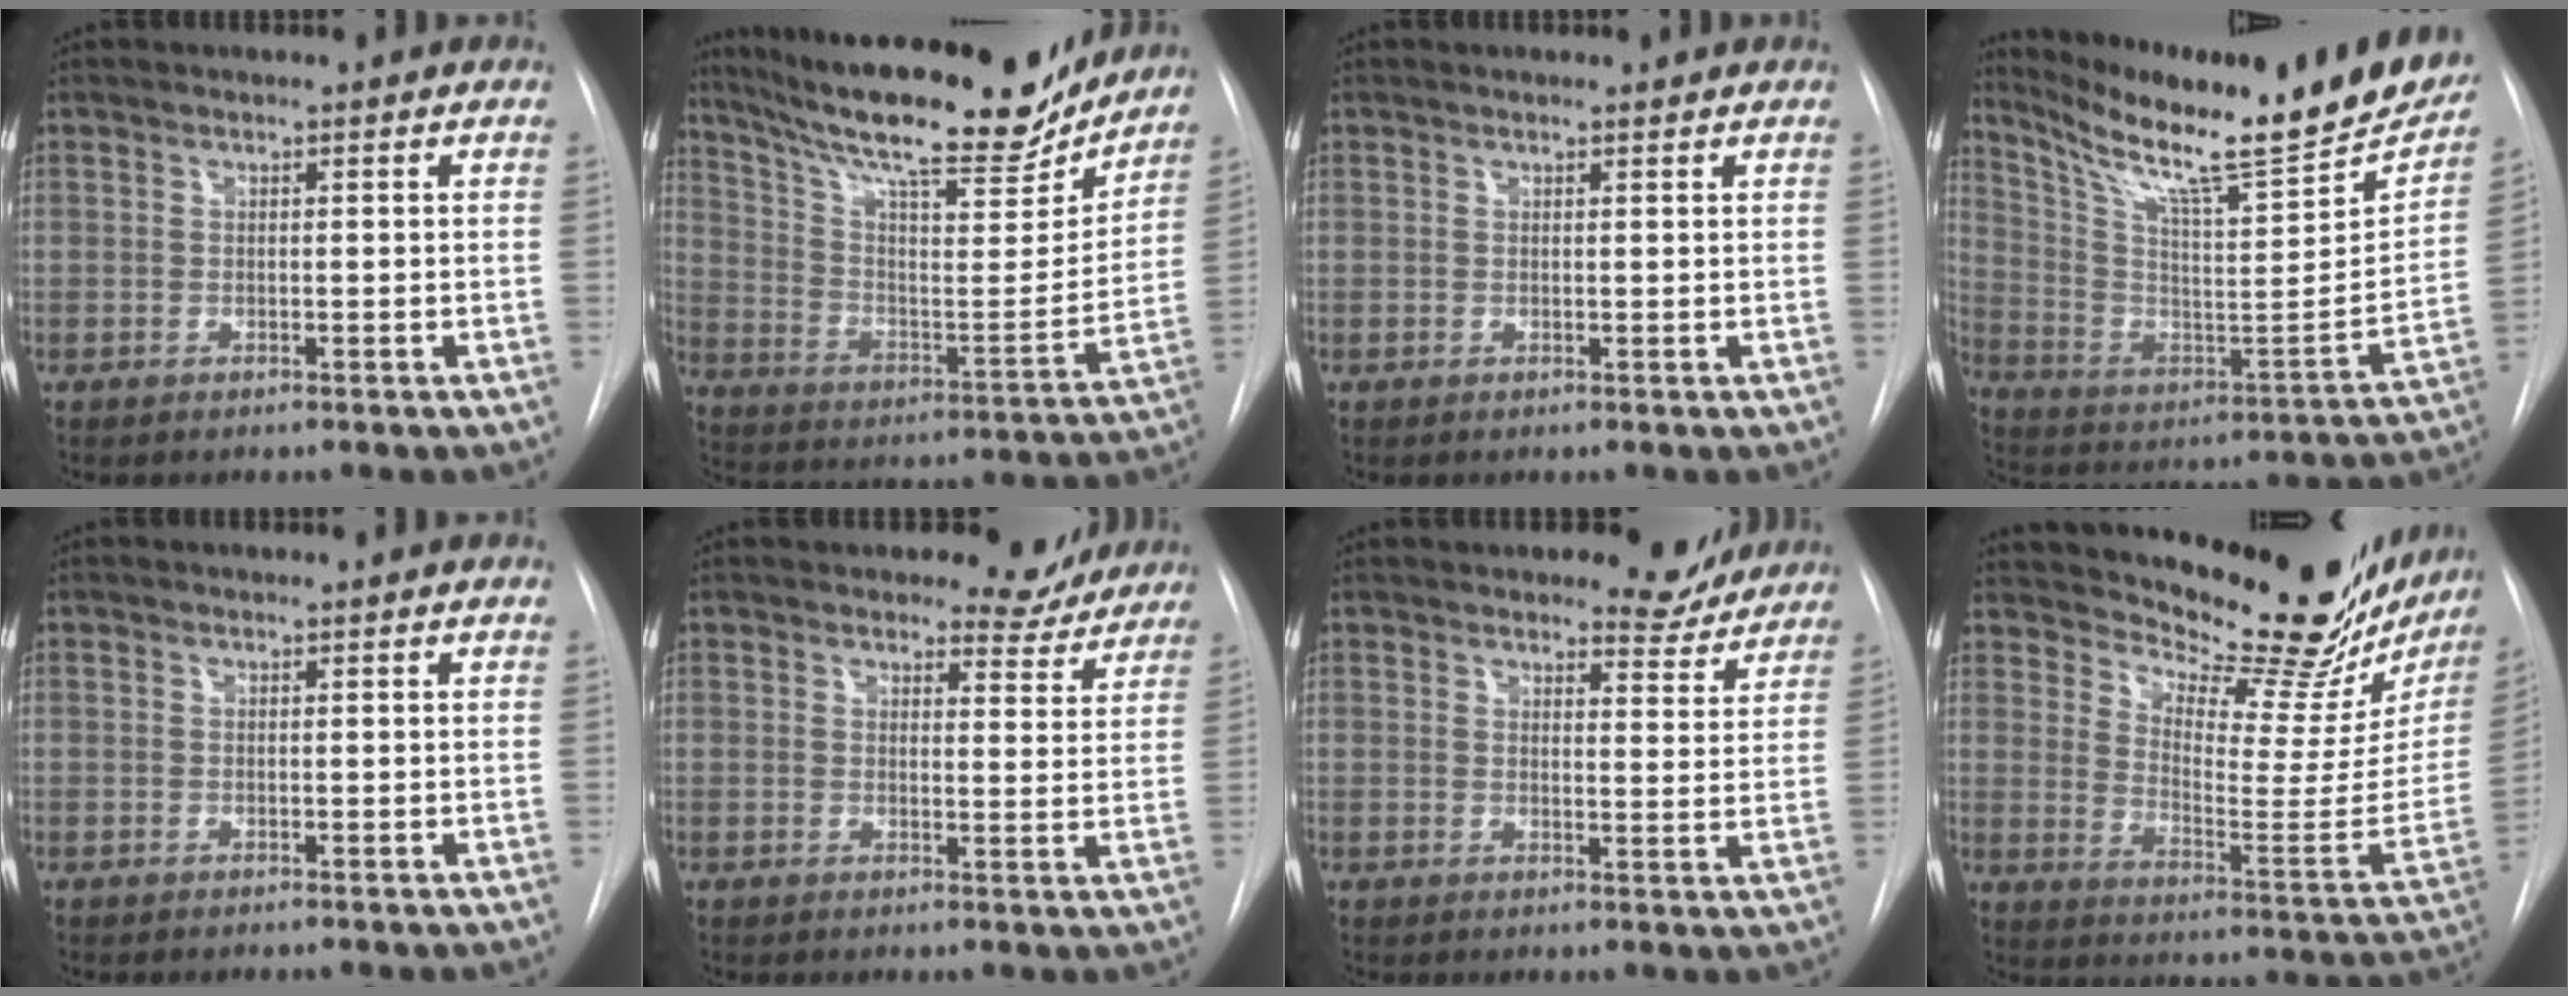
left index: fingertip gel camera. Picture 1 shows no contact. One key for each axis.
{"total": 23.9, "fx": 20.4, "fy": 4.5, "fz": 11.6, "tx": -0.199, "ty": -0.019, "tz": 0.309}
{"total": 1.6, "fx": 1.5, "fy": 0.3, "fz": 0.5, "tx": -0.010, "ty": 0.010, "tz": 0.019}
{"total": 28.5, "fx": 23.0, "fy": 3.7, "fz": 16.4, "tx": -0.273, "ty": -0.048, "tz": 0.335}
{"total": 0.0}
{"total": 5.4, "fx": 5.1, "fy": 2.0, "fz": 0.2, "tx": 0.011, "ty": -0.020, "tz": 0.052}
{"total": 5.7, "fx": 5.4, "fy": 1.7, "fz": 0.7, "tx": 0.001, "ty": -0.020, "tz": 0.061}
{"total": 25.1, "fx": 22.2, "fy": 5.2, "fz": 10.5, "tx": -0.166, "ty": -0.094, "tz": 0.285}